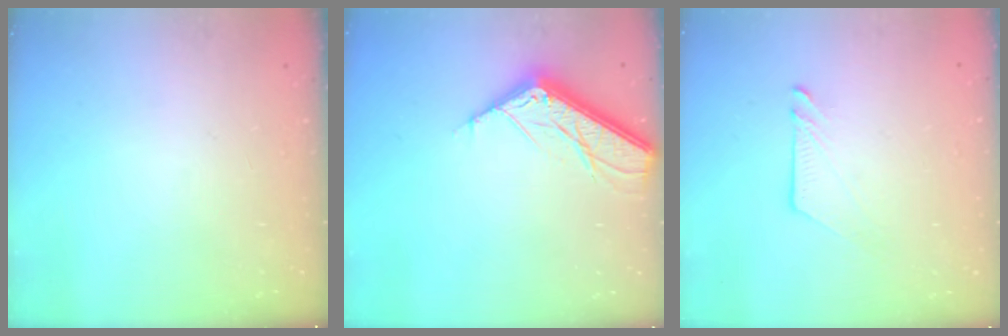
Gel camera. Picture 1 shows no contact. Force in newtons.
{"total": 12.1, "press": 12.1, "slide": 0.8}
{"total": 4.8, "press": 4.7, "slide": 0.6}